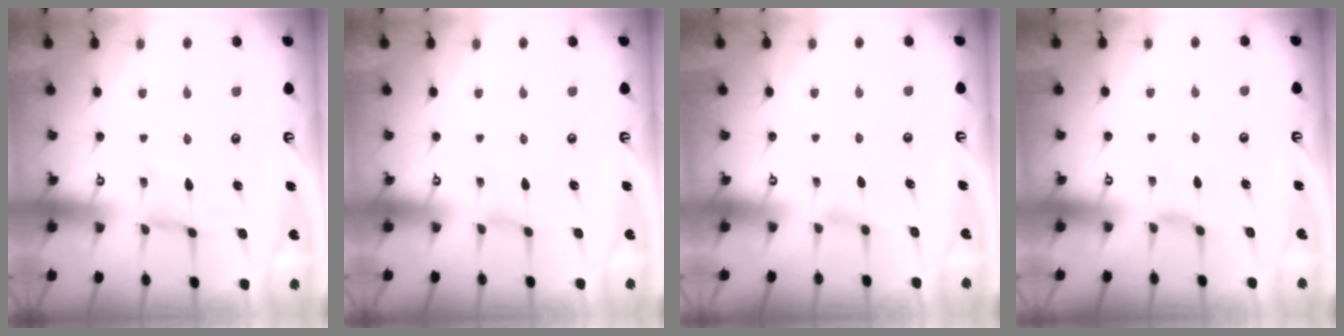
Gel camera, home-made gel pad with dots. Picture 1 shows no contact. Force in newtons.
{"total": 0.0}
{"total": 1.7, "press": 1.7, "slide": 0.4}
{"total": 2.1, "press": 2.1, "slide": 0.4}